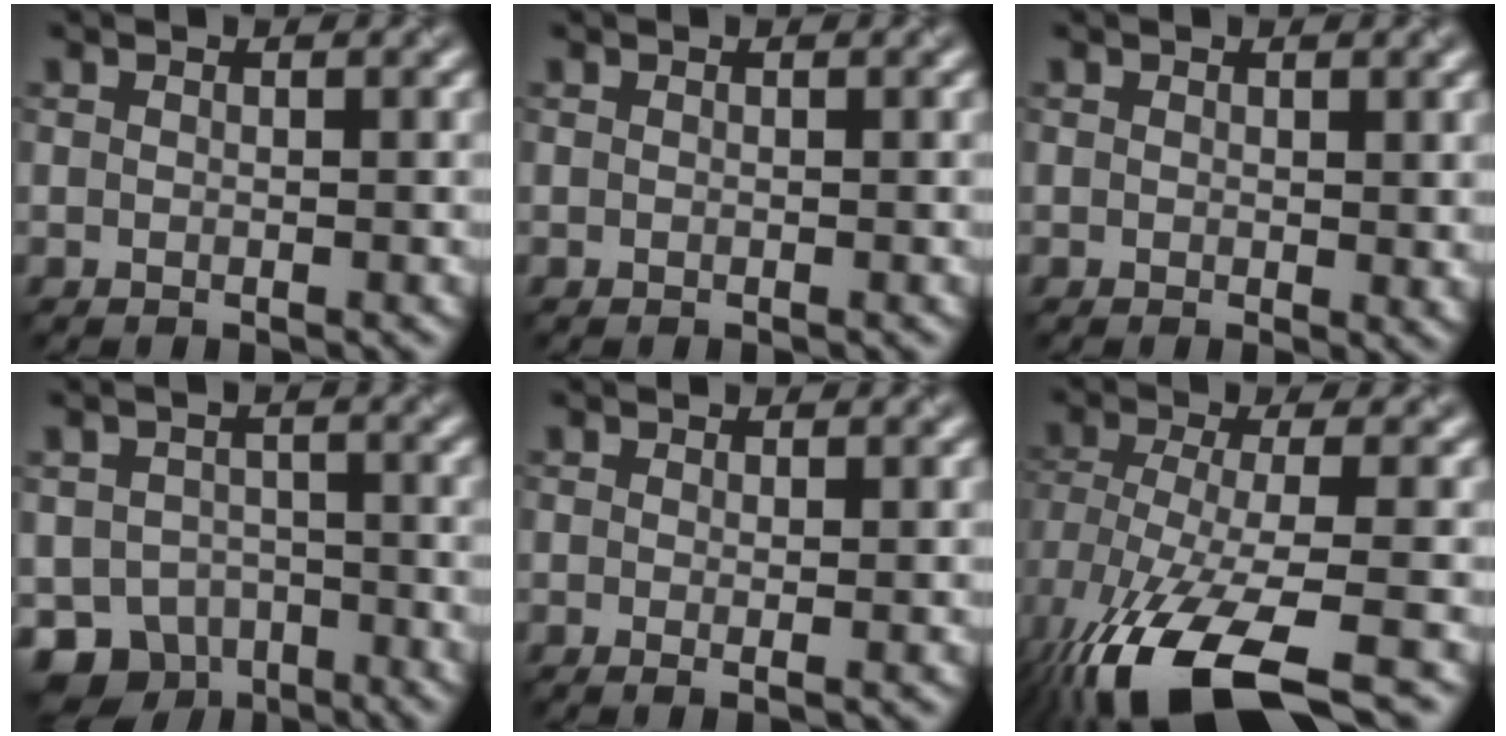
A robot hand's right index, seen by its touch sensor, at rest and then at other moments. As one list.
[{"total": 0.0}, {"total": 1.3, "force": [0.4, 0.3, 1.2], "torque": [-0.011, -0.007, 0.007]}, {"total": 6.3, "force": [-4.0, 4.5, 1.9], "torque": [-0.016, -0.013, -0.060]}, {"total": 1.3, "force": [0.1, 0.2, 1.3], "torque": [-0.020, -0.006, 0.000]}, {"total": 10.8, "force": [-6.6, 3.4, 7.9], "torque": [-0.161, -0.018, -0.114]}]